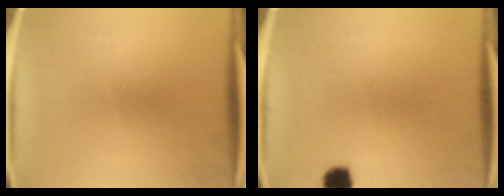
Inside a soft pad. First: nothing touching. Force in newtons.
{"total": 3.5}